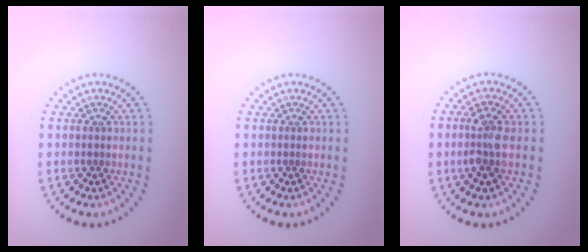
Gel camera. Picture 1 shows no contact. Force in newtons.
{"total": 0.0}
{"total": 2.8, "press": 2.7, "slide": 0.6}